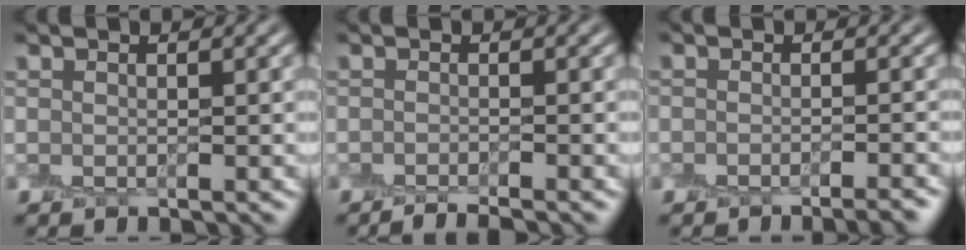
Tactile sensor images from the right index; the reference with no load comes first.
{"total": 1.5, "force": [-1.4, -0.3, 0.4], "torque": [0.001, 0.000, -0.025]}
{"total": 2.5, "force": [-2.3, 0.5, 0.7], "torque": [-0.001, 0.005, -0.032]}